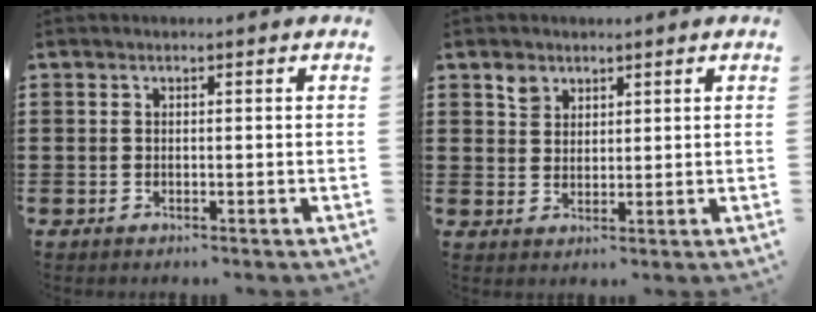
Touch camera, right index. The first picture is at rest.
{"total": 2.9, "force": [2.0, 2.0, 0.4], "torque": [-0.007, 0.002, 0.038]}